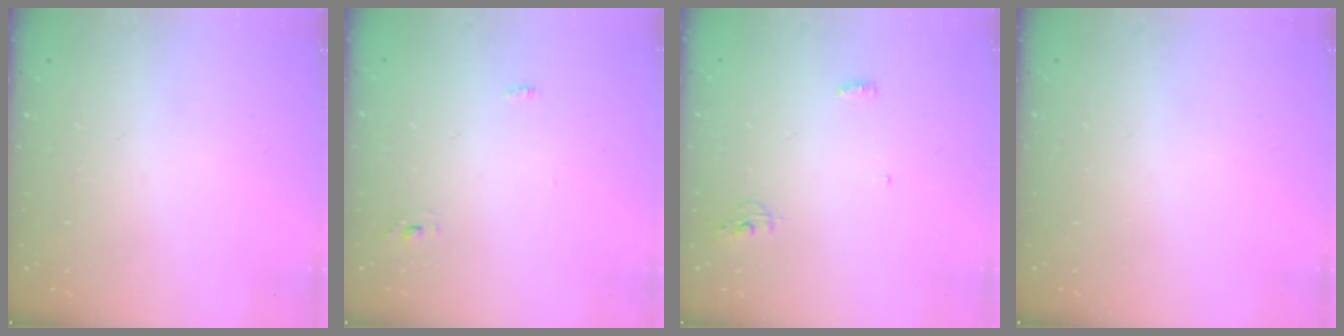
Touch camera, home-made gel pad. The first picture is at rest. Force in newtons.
{"total": 2.7, "press": 2.6, "slide": 0.8}
{"total": 4.1, "press": 4.0, "slide": 0.9}
{"total": 0.0}